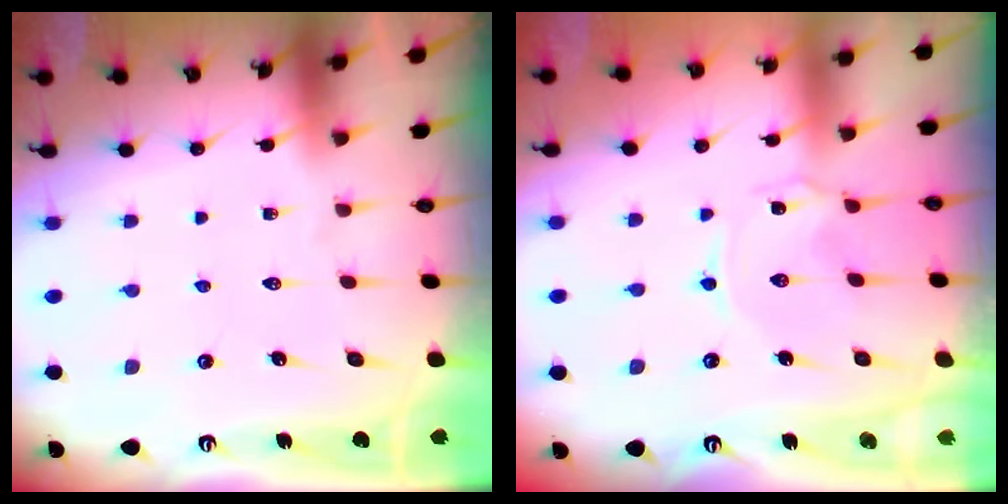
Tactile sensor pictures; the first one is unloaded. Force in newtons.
{"total": 0.8, "press": 0.8, "slide": 0.1}